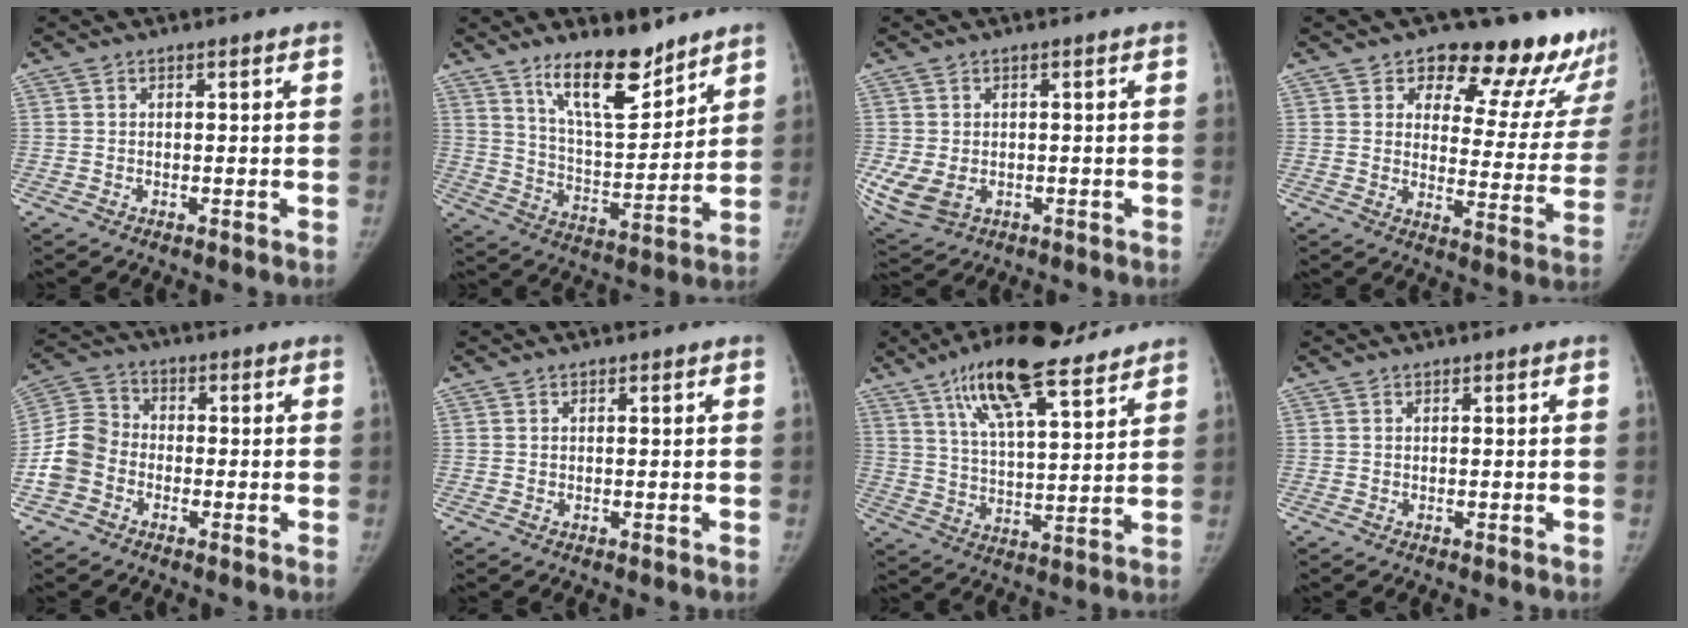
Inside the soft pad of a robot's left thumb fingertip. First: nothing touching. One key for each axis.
{"total": 14.1, "fx": 10.4, "fy": 4.4, "fz": 8.4, "tx": -0.111, "ty": -0.082, "tz": 0.186}
{"total": 7.9, "fx": -1.7, "fy": 5.7, "fz": 5.2, "tx": -0.116, "ty": -0.004, "tz": -0.017}
{"total": 19.6, "fx": 15.8, "fy": 8.1, "fz": 8.3, "tx": -0.035, "ty": -0.106, "tz": 0.186}
{"total": 8.1, "fx": -2.7, "fy": 6.6, "fz": 3.8, "tx": -0.073, "ty": 0.027, "tz": -0.062}
{"total": 0.0}
{"total": 18.2, "fx": 12.5, "fy": 4.9, "fz": 12.3, "tx": -0.186, "ty": -0.042, "tz": 0.212}
{"total": 0.0}